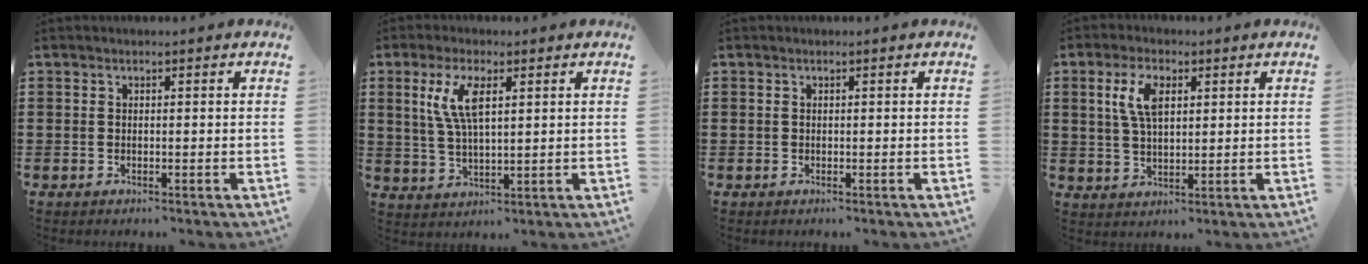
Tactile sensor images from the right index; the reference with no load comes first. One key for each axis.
{"total": 6.9, "fx": 2.4, "fy": 2.3, "fz": 6.0, "tx": -0.134, "ty": 0.004, "tz": 0.038}
{"total": 0.0}
{"total": 6.2, "fx": 2.0, "fy": 2.9, "fz": 5.1, "tx": -0.110, "ty": 0.012, "tz": 0.035}